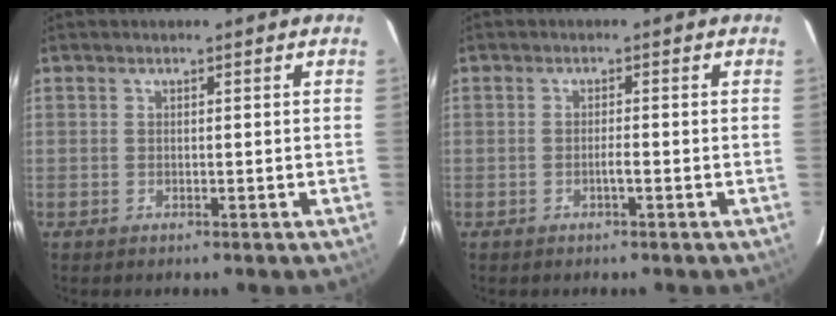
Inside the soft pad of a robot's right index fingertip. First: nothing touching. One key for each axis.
{"total": 1.3, "fx": -0.6, "fy": 0.0, "fz": 1.2, "tx": -0.022, "ty": 0.001, "tz": -0.011}